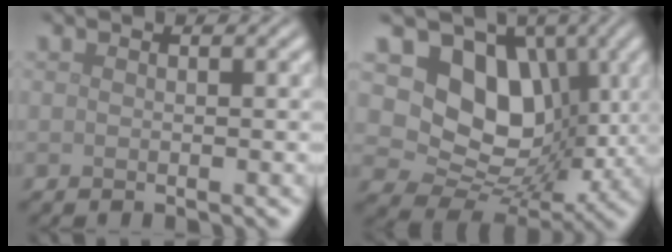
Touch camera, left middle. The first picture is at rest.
{"total": 9.8, "force": [2.1, 7.6, 5.8], "torque": [-0.099, -0.019, 0.027]}